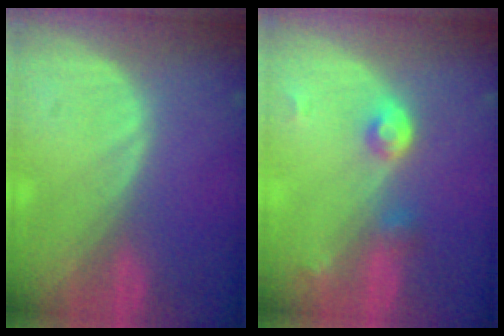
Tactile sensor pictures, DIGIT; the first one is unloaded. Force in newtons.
{"total": 3.8, "press": 3.6, "slide": 1.2}